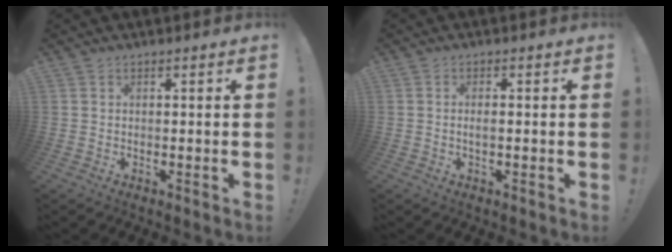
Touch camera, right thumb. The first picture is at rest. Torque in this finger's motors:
{"motor_torque": [-0.24, -0.10, 0.11, -0.05, 0.12]}